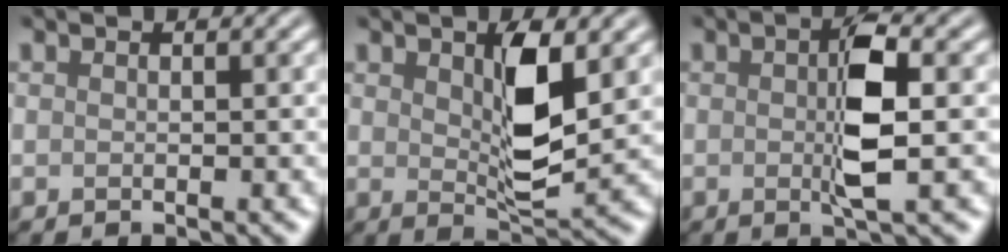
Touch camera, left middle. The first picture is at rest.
{"total": 5.2, "force": [1.3, 1.9, 4.7], "torque": [-0.083, -0.006, 0.027]}
{"total": 4.7, "force": [0.1, 1.0, 4.6], "torque": [-0.082, 0.005, 0.000]}